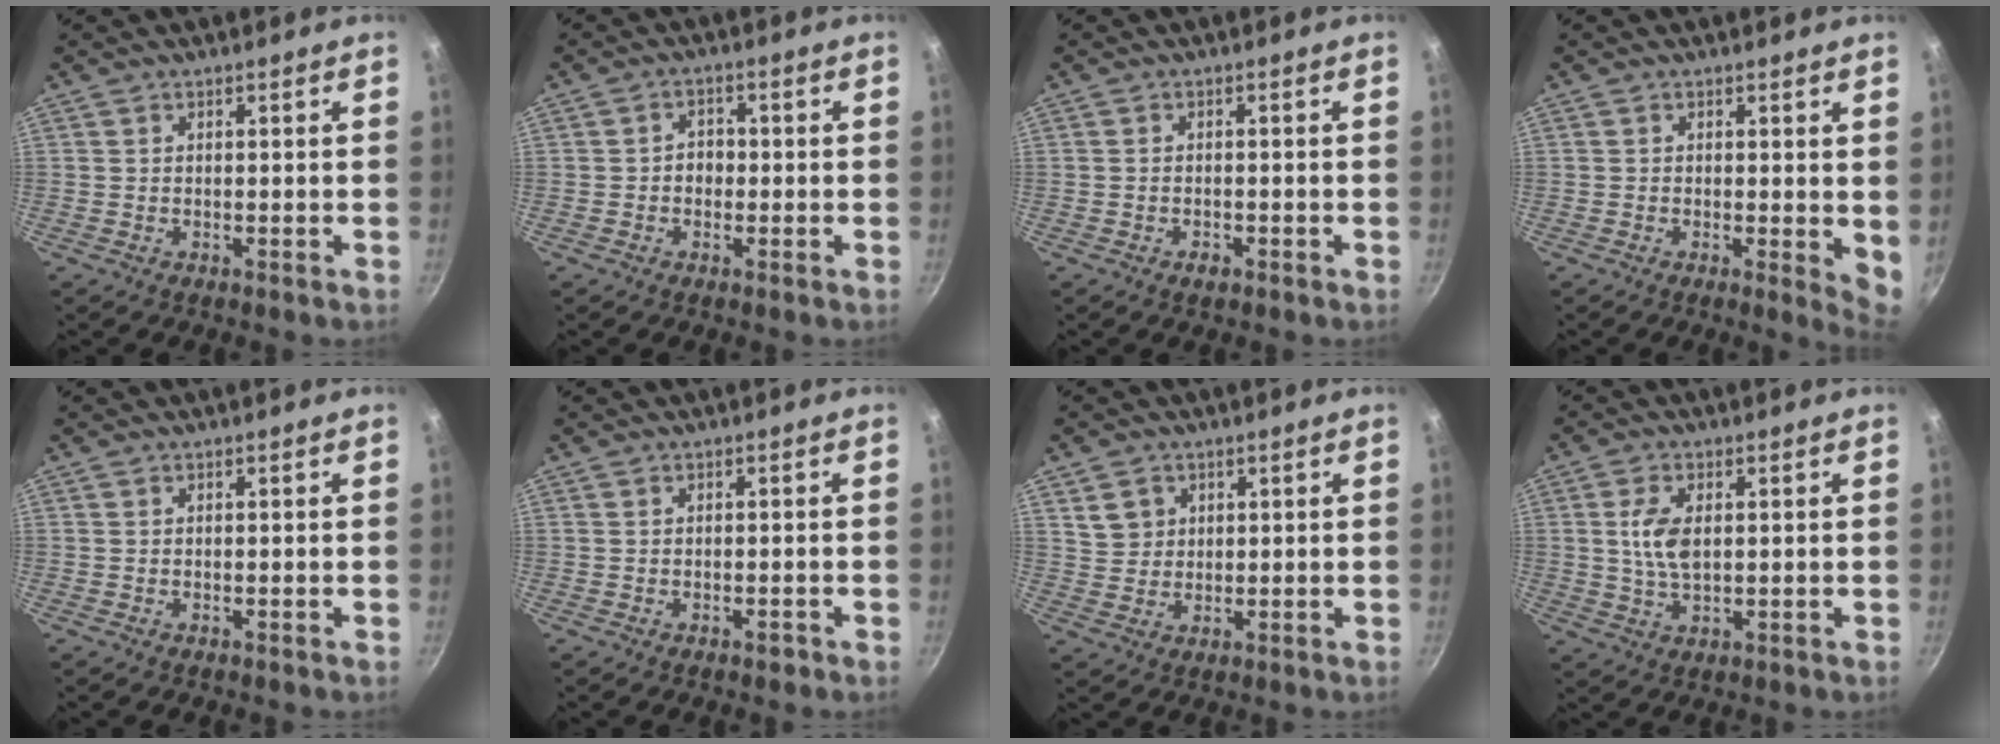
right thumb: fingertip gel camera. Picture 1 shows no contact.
{"total": 2.9, "force": [-0.5, 2.4, 1.6], "torque": [-0.004, 0.010, -0.009]}
{"total": 1.5, "force": [-0.9, 0.8, 0.9], "torque": [-0.018, 0.005, -0.015]}
{"total": 4.2, "force": [0.5, 1.7, 3.9], "torque": [-0.046, -0.009, 0.004]}
{"total": 0.0}
{"total": 0.9, "force": [-0.6, 0.4, 0.5], "torque": [-0.009, 0.008, -0.004]}
{"total": 4.6, "force": [1.8, 3.9, 1.5], "torque": [-0.008, 0.000, 0.039]}
{"total": 6.5, "force": [1.0, 3.5, 5.4], "torque": [-0.104, -0.002, 0.019]}